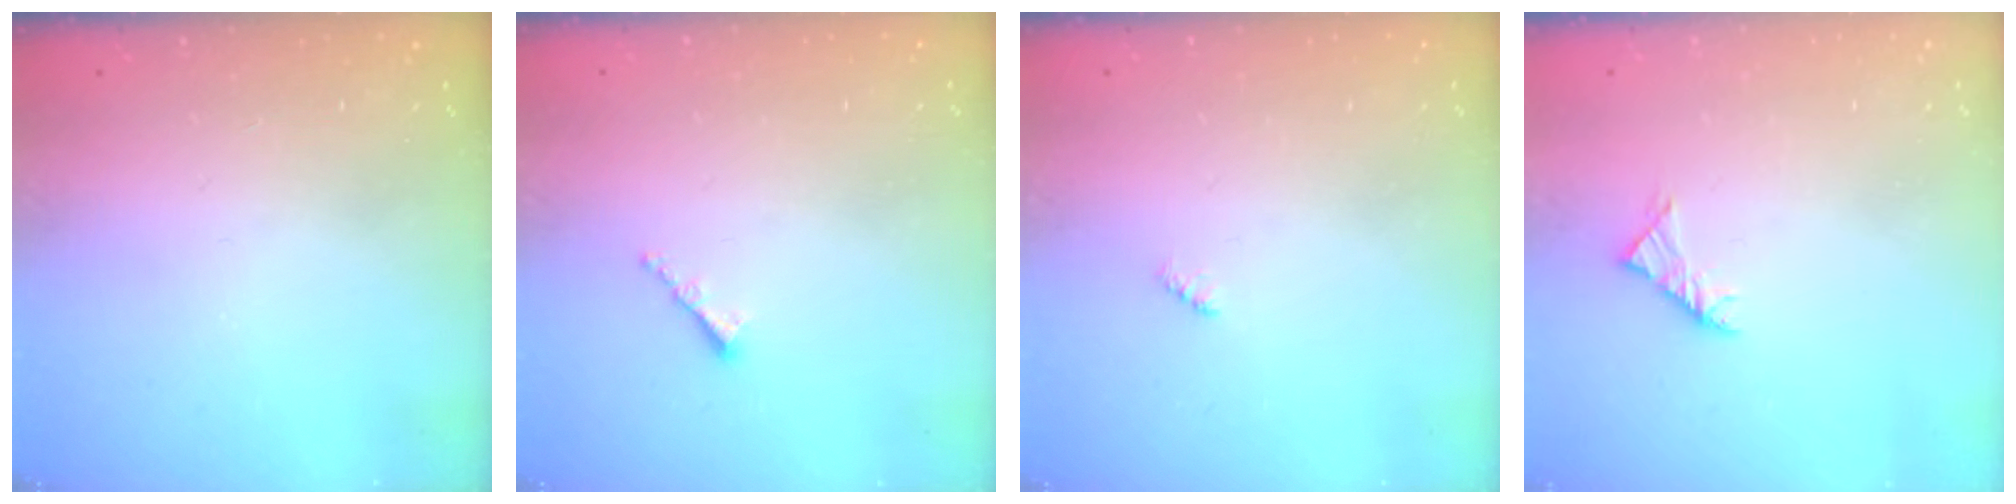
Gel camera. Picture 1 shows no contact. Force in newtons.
{"total": 1.0, "press": 0.9, "slide": 0.4}
{"total": 2.3, "press": 2.2, "slide": 0.5}
{"total": 2.9, "press": 2.8, "slide": 0.8}